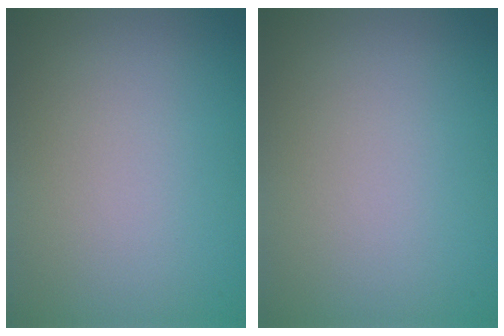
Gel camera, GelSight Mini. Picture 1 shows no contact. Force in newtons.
{"total": 0.0}